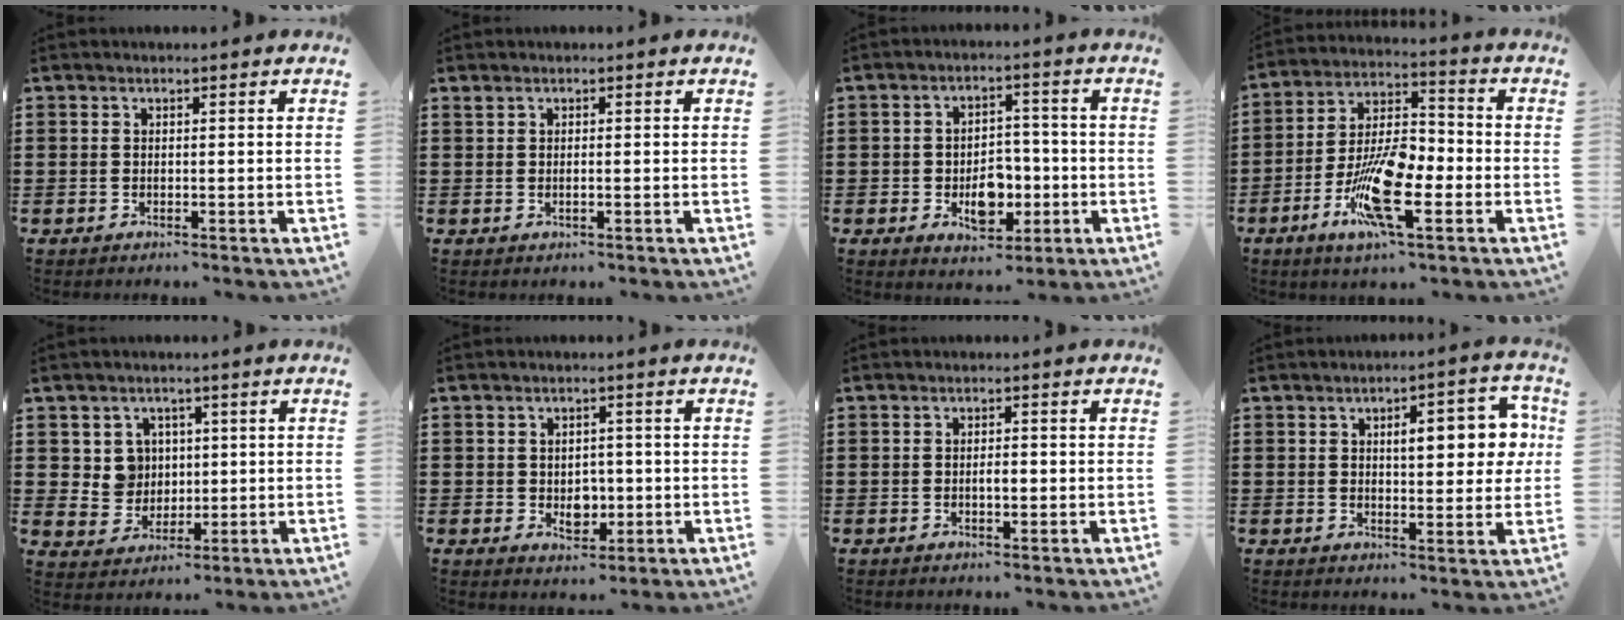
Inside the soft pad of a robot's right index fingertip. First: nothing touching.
{"total": 0.6, "force": [-0.1, 0.0, 0.6], "torque": [-0.011, -0.004, 0.000]}
{"total": 6.9, "force": [-1.9, 4.5, 4.8], "torque": [-0.068, 0.008, -0.033]}
{"total": 12.6, "force": [-4.8, 4.4, 10.7], "torque": [-0.215, 0.002, -0.086]}
{"total": 5.2, "force": [1.5, 4.7, 1.6], "torque": [-0.054, 0.015, 0.029]}
{"total": 3.5, "force": [-0.4, 2.7, 2.1], "torque": [-0.031, -0.001, -0.013]}
{"total": 1.7, "force": [-0.3, 0.6, 1.5], "torque": [-0.029, 0.002, -0.007]}
{"total": 7.7, "force": [1.7, 3.2, 6.8], "torque": [-0.094, -0.003, 0.017]}